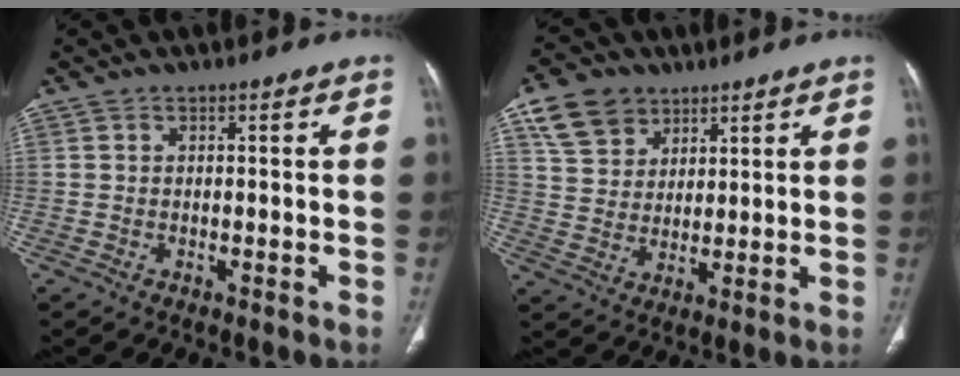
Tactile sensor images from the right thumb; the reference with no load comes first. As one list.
[{"total": 9.7, "force": [5.4, 7.2, 3.6], "torque": [-0.046, -0.012, 0.108]}]